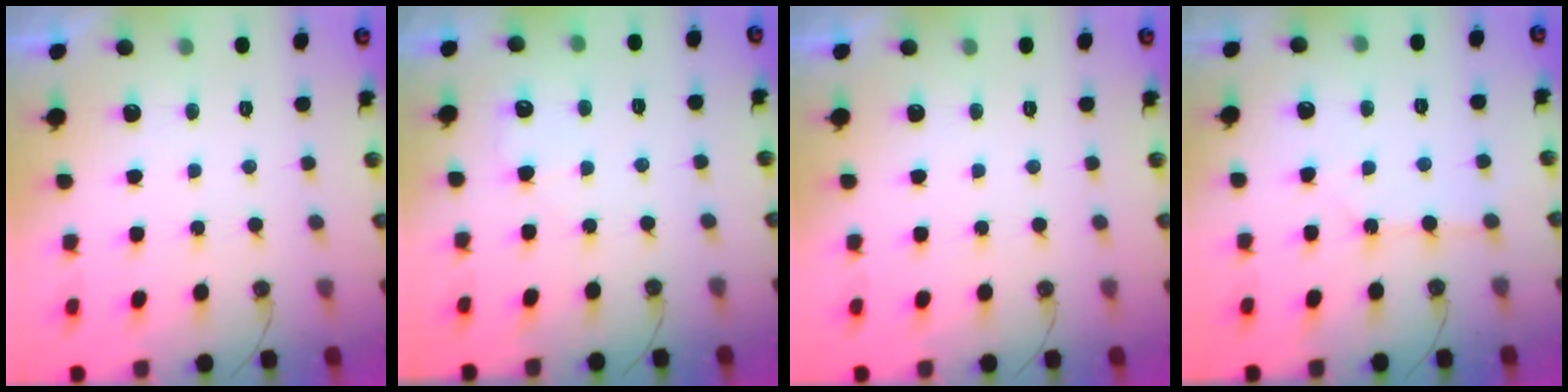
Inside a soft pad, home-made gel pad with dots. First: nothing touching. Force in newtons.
{"total": 3.7, "press": 3.7, "slide": 0.4}
{"total": 0.0}
{"total": 3.0, "press": 3.0, "slide": 0.3}